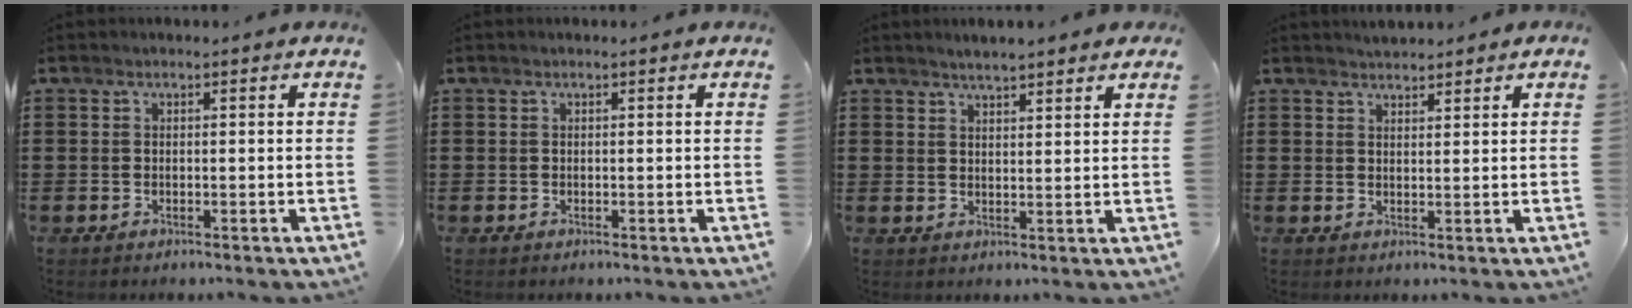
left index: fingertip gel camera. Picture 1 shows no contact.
{"total": 0.0}
{"total": 2.8, "force": [2.5, 0.2, 1.1], "torque": [-0.027, 0.001, 0.046]}
{"total": 1.8, "force": [1.7, 0.4, -0.2], "torque": [-0.001, 0.005, 0.035]}